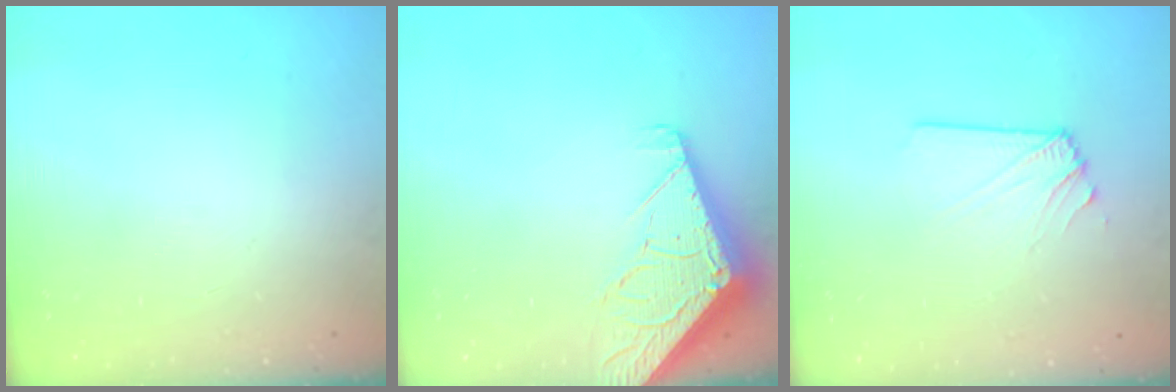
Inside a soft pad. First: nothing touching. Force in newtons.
{"total": 6.5, "press": 6.5, "slide": 0.7}
{"total": 2.9, "press": 2.8, "slide": 0.5}